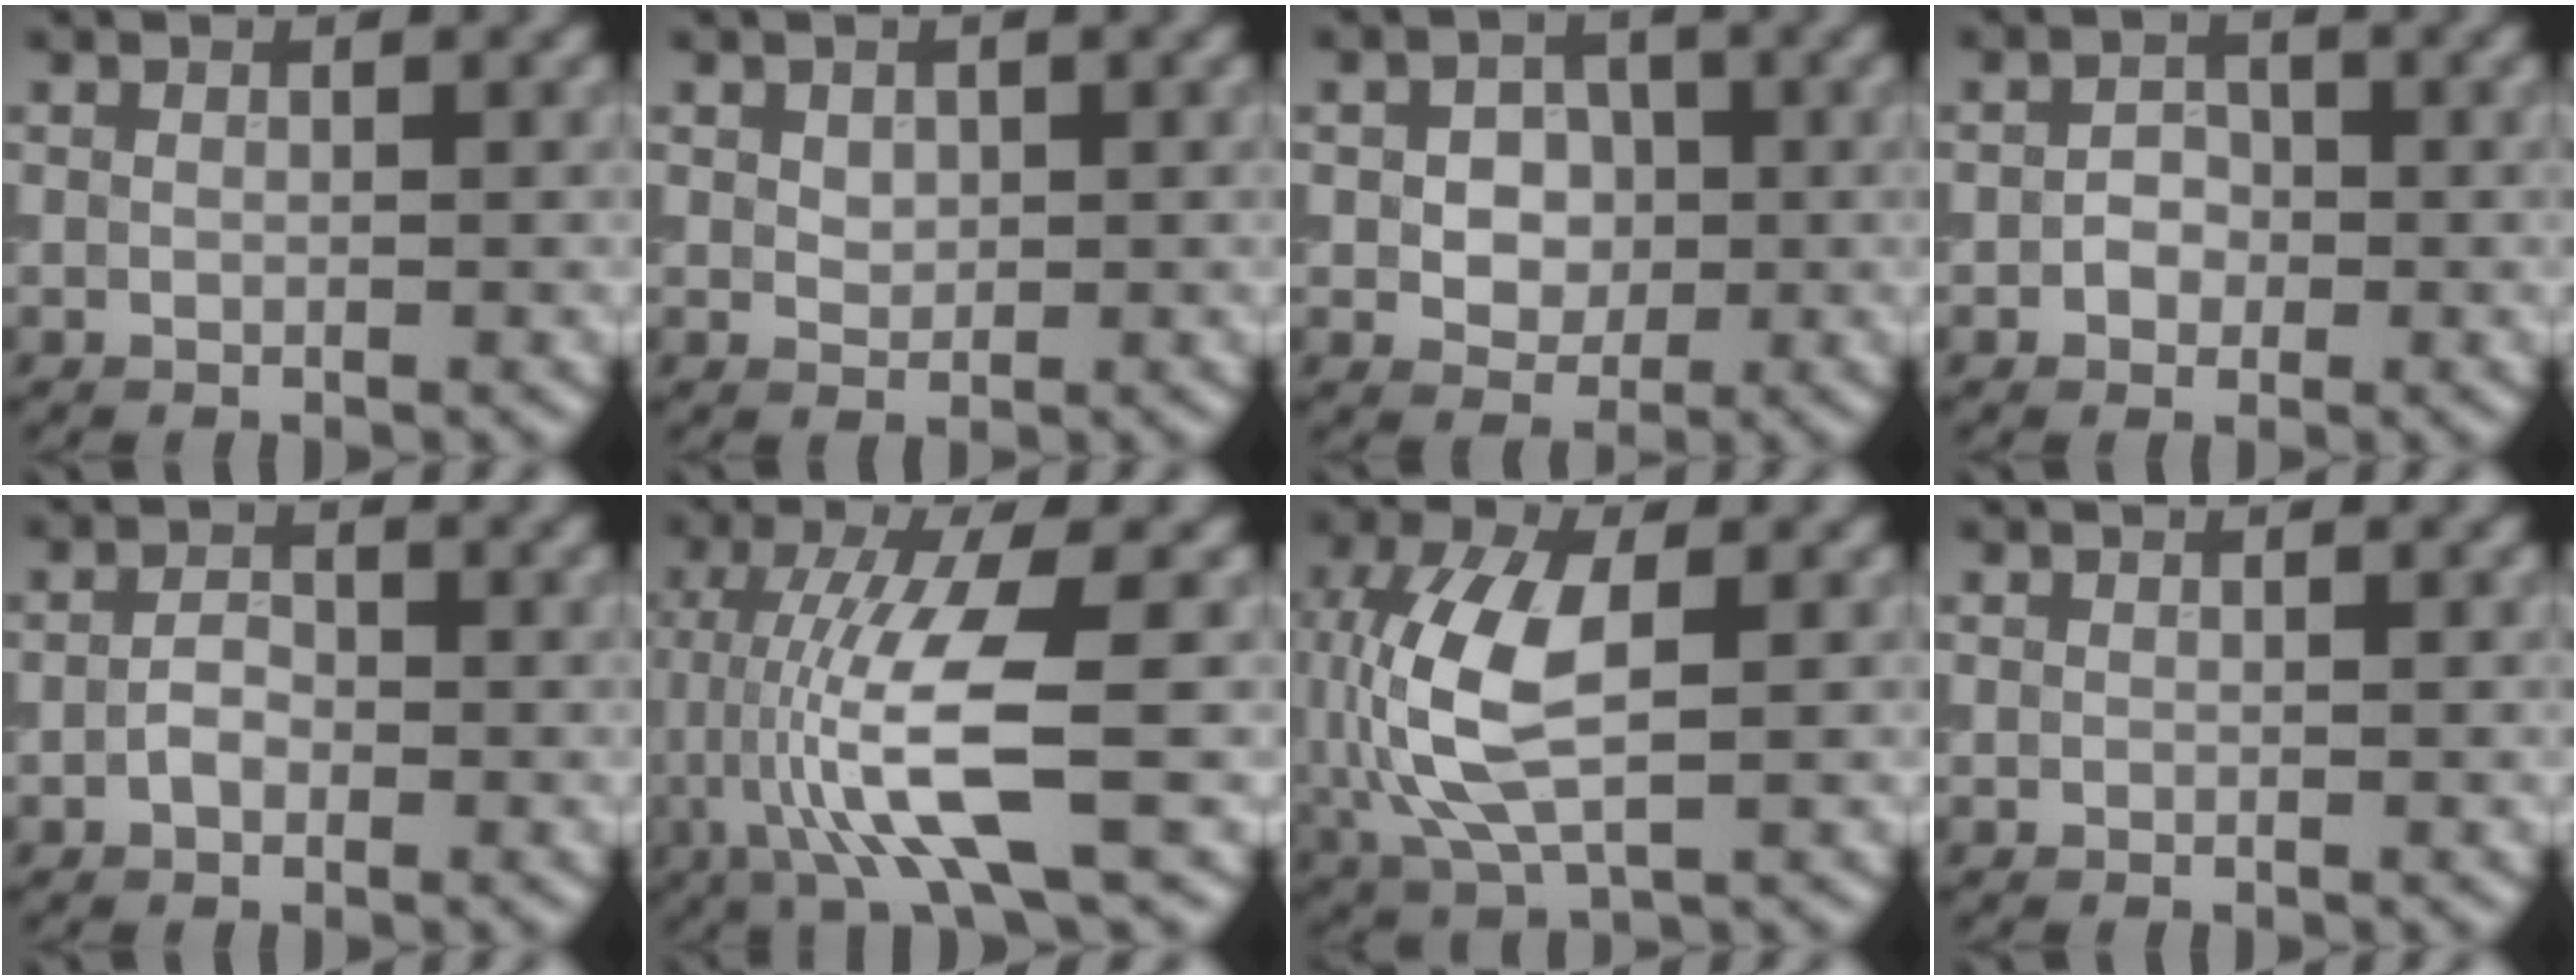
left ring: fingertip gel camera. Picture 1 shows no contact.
{"total": 1.1, "force": [0.4, 0.9, 0.6], "torque": [-0.010, -0.001, 0.010]}
{"total": 3.6, "force": [-0.1, 2.9, 2.1], "torque": [-0.032, -0.001, -0.007]}
{"total": 1.9, "force": [-0.6, 1.5, 0.9], "torque": [-0.012, 0.003, -0.014]}
{"total": 1.8, "force": [-0.7, 1.2, 1.2], "torque": [-0.023, 0.005, -0.017]}
{"total": 8.7, "force": [-1.3, 1.9, 8.4], "torque": [-0.172, -0.007, -0.018]}
{"total": 8.8, "force": [-0.1, 4.5, 7.5], "torque": [-0.179, 0.008, -0.004]}
{"total": 0.0}